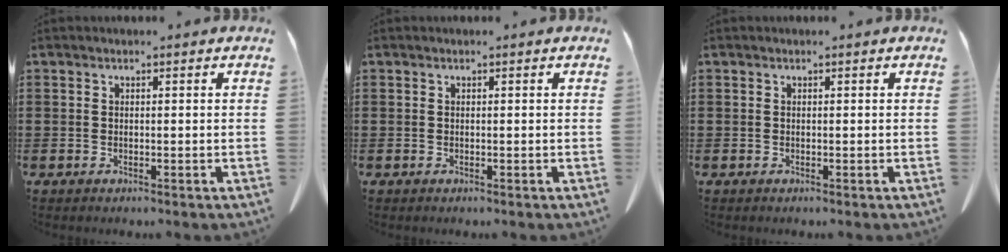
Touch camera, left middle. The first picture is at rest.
{"total": 0.0}
{"total": 0.0}